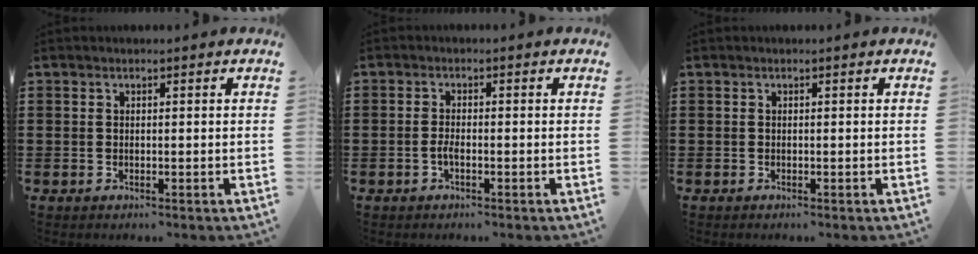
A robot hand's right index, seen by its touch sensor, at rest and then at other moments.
{"total": 1.6, "force": [-0.7, 0.1, 1.4], "torque": [-0.036, -0.008, -0.013]}
{"total": 0.0}